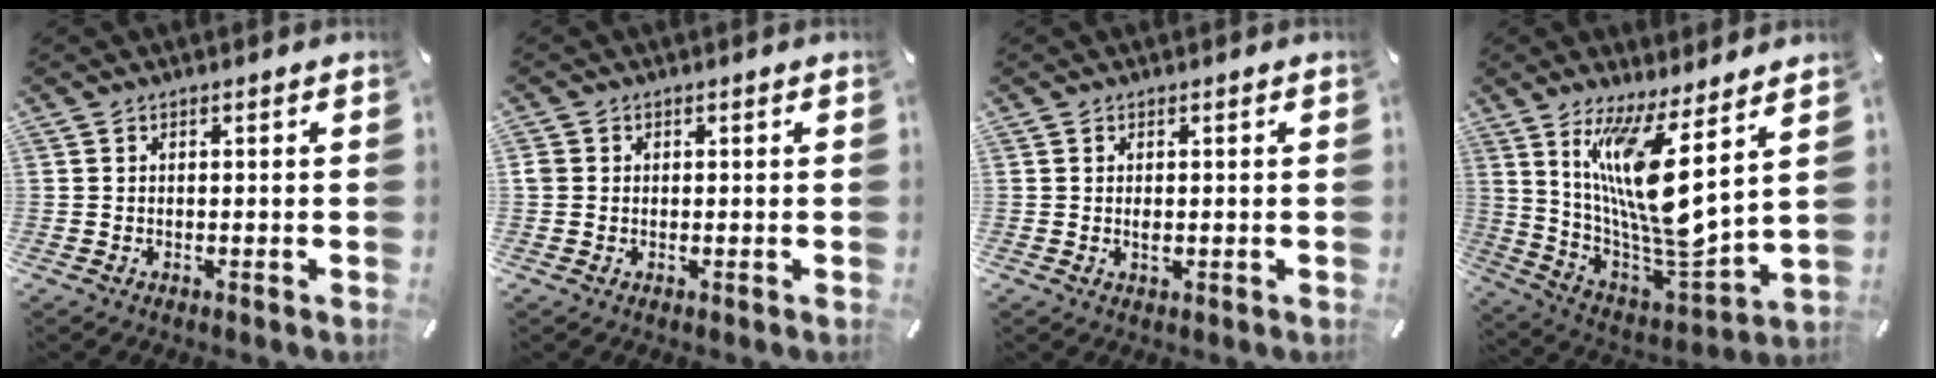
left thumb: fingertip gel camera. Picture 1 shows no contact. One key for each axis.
{"total": 1.5, "fx": 0.0, "fy": 1.3, "fz": 0.6, "tx": -0.011, "ty": 0.005, "tz": -0.001}
{"total": 1.5, "fx": -0.1, "fy": 0.5, "fz": 1.4, "tx": -0.026, "ty": -0.001, "tz": -0.002}
{"total": 17.1, "fx": 7.8, "fy": 2.9, "fz": 14.9, "tx": -0.326, "ty": -0.080, "tz": 0.117}